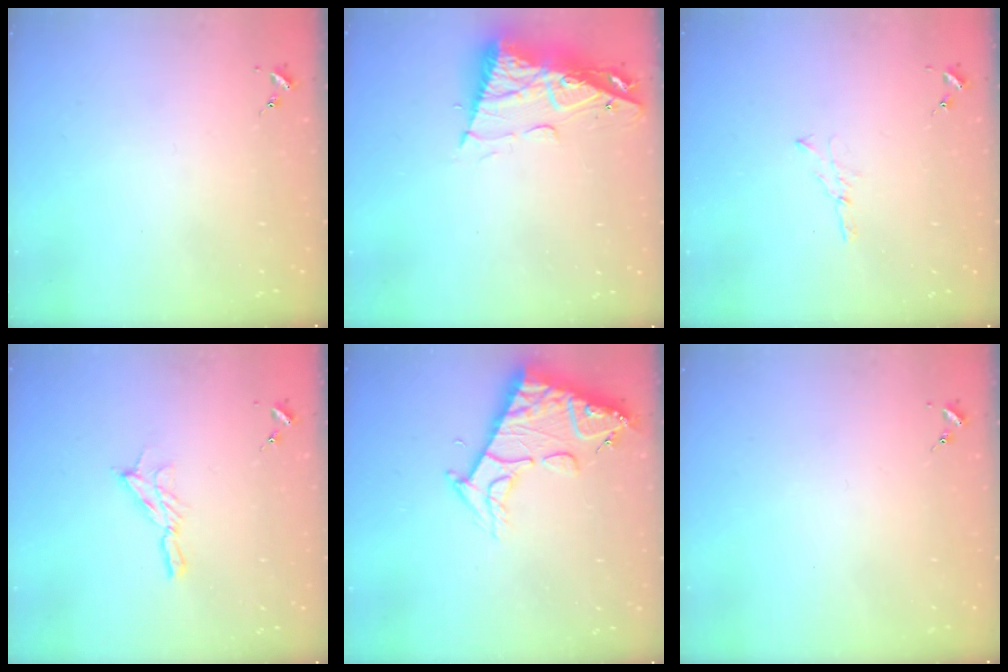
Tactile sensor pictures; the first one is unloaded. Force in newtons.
{"total": 11.4, "press": 11.3, "slide": 1.2}
{"total": 3.0, "press": 3.0, "slide": 0.3}
{"total": 8.1, "press": 8.0, "slide": 0.6}
{"total": 14.5, "press": 14.4, "slide": 1.5}
{"total": 0.0}